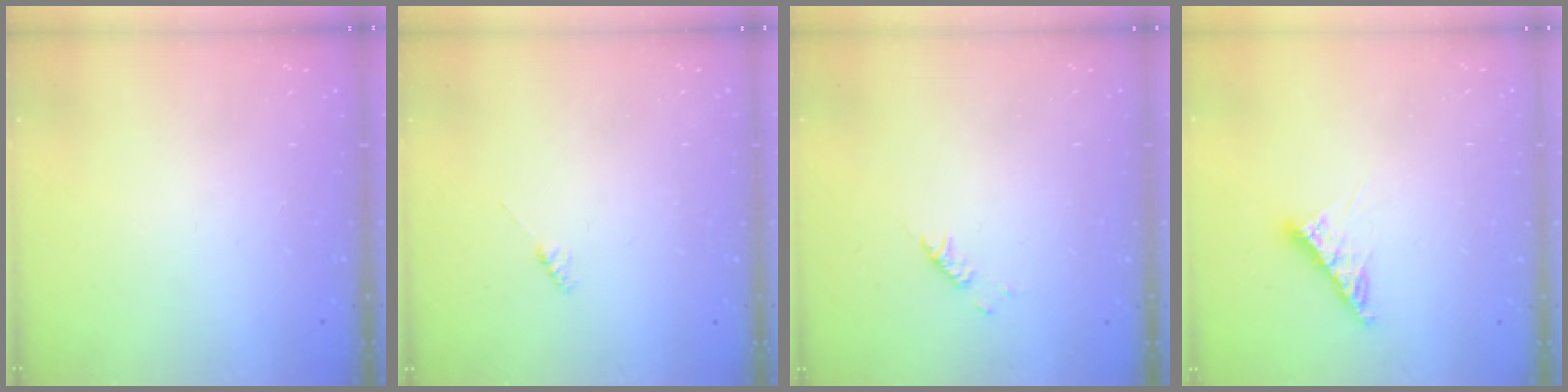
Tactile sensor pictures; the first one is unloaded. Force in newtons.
{"total": 2.3, "press": 2.3, "slide": 0.3}
{"total": 2.9, "press": 2.9, "slide": 0.6}
{"total": 7.9, "press": 7.8, "slide": 0.6}